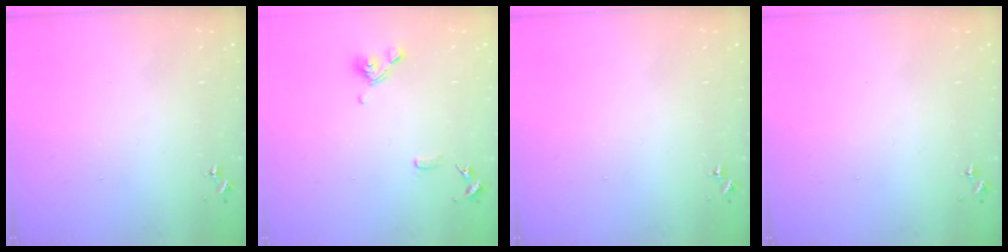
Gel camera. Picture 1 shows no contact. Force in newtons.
{"total": 10.3, "press": 10.2, "slide": 1.8}
{"total": 0.0}
{"total": 0.0}